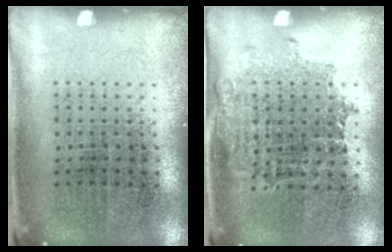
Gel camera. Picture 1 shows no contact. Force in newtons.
{"total": 1.0, "press": 0.9, "slide": 0.6}